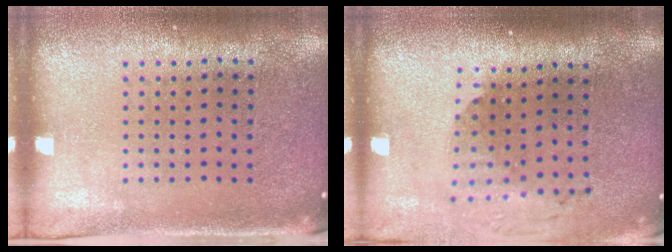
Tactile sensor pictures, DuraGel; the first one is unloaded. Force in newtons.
{"total": 1.9, "press": 1.4, "slide": 1.3}